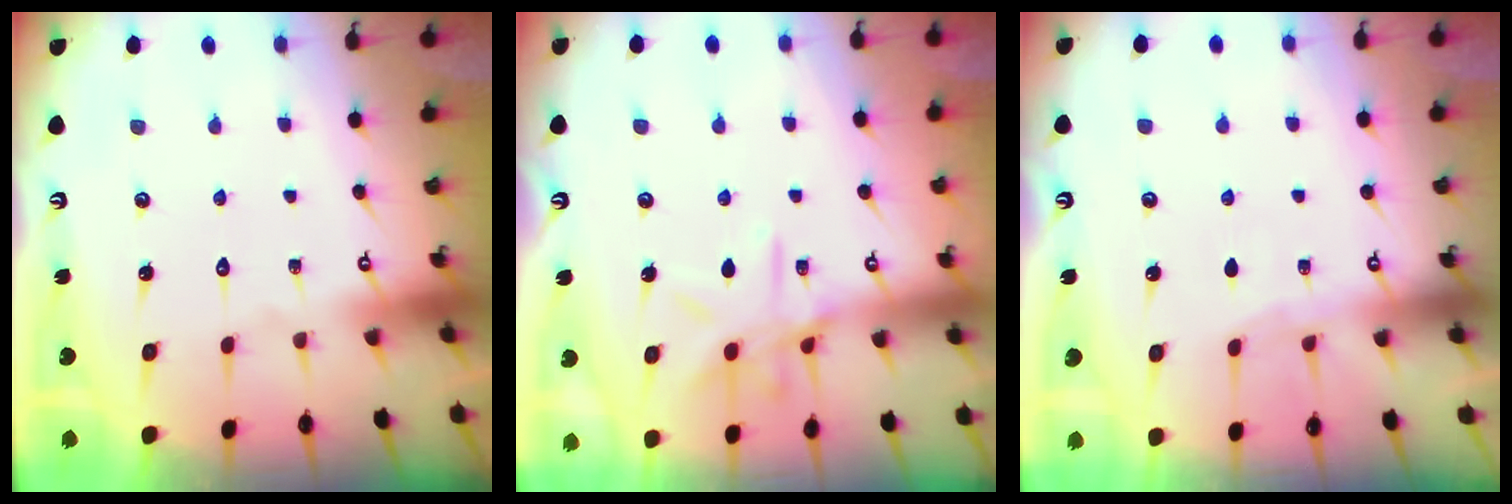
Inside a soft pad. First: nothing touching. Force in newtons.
{"total": 11.0, "press": 10.9, "slide": 0.9}
{"total": 3.7, "press": 3.7, "slide": 0.5}